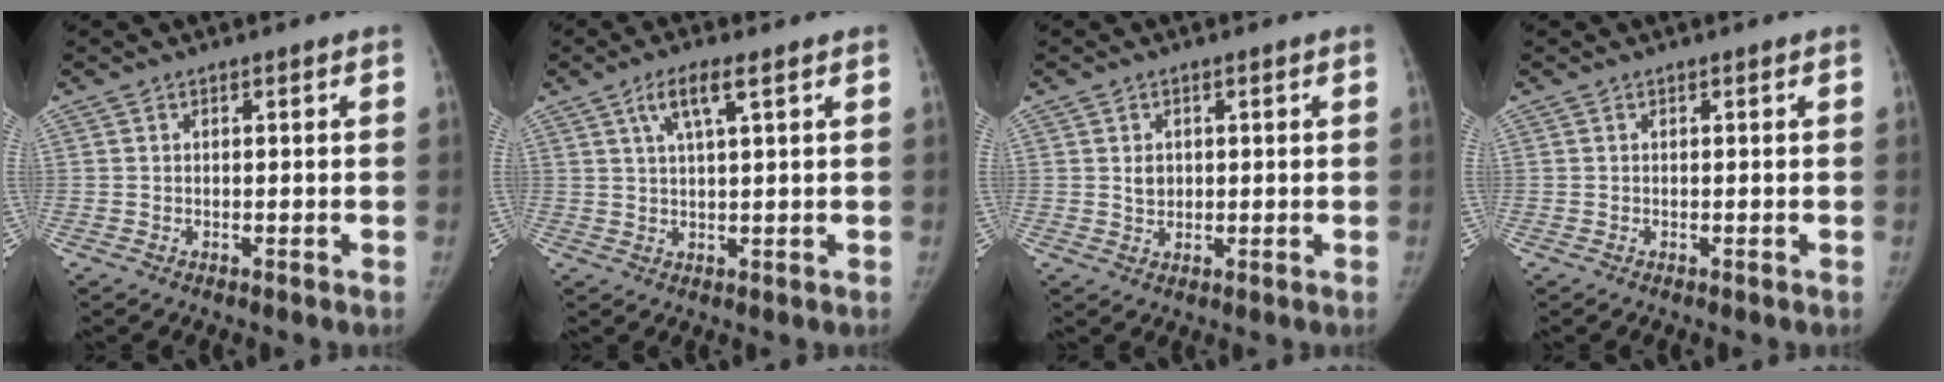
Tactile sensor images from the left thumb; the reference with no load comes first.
{"total": 5.4, "force": [2.6, 0.9, 4.7], "torque": [-0.094, 0.001, 0.052]}
{"total": 2.5, "force": [0.4, 2.0, 1.4], "torque": [-0.012, -0.002, 0.010]}
{"total": 0.0}